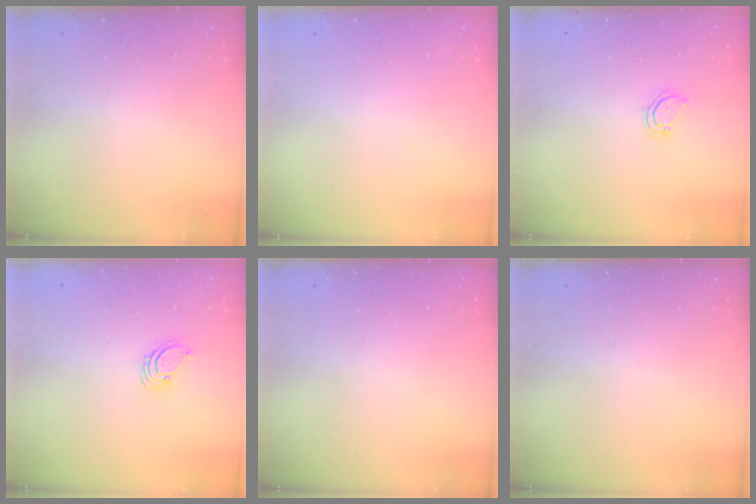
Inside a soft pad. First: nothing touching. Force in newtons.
{"total": 0.0}
{"total": 3.6, "press": 3.6, "slide": 0.3}
{"total": 1.6, "press": 1.6, "slide": 0.1}
{"total": 0.0}
{"total": 0.0}